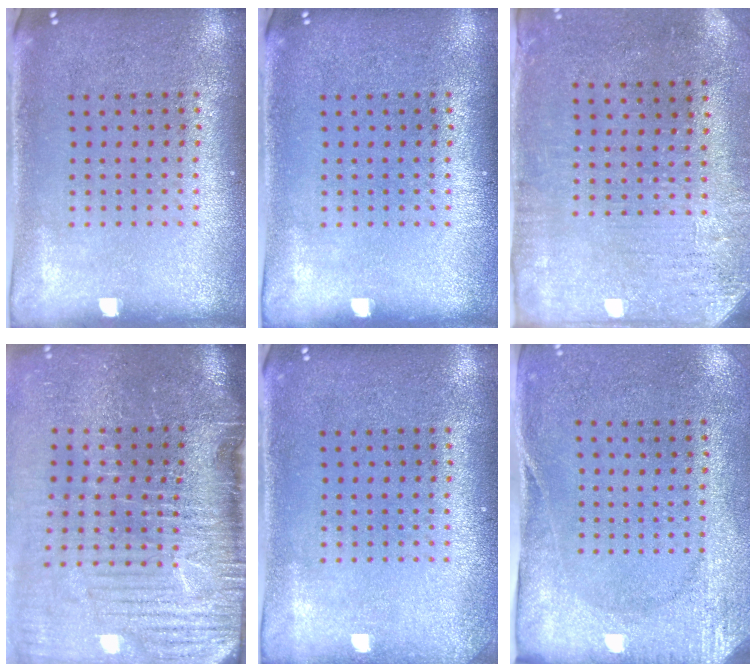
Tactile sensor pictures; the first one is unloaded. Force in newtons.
{"total": 0.0}
{"total": 3.1, "press": 2.5, "slide": 1.8}
{"total": 5.1, "press": 4.2, "slide": 2.9}
{"total": 1.0, "press": 1.0, "slide": 0.1}
{"total": 2.7, "press": 2.1, "slide": 1.7}